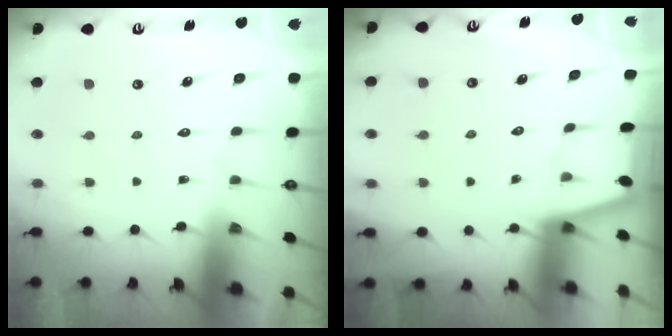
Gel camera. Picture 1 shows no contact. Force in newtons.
{"total": 1.1, "press": 1.1, "slide": 0.3}